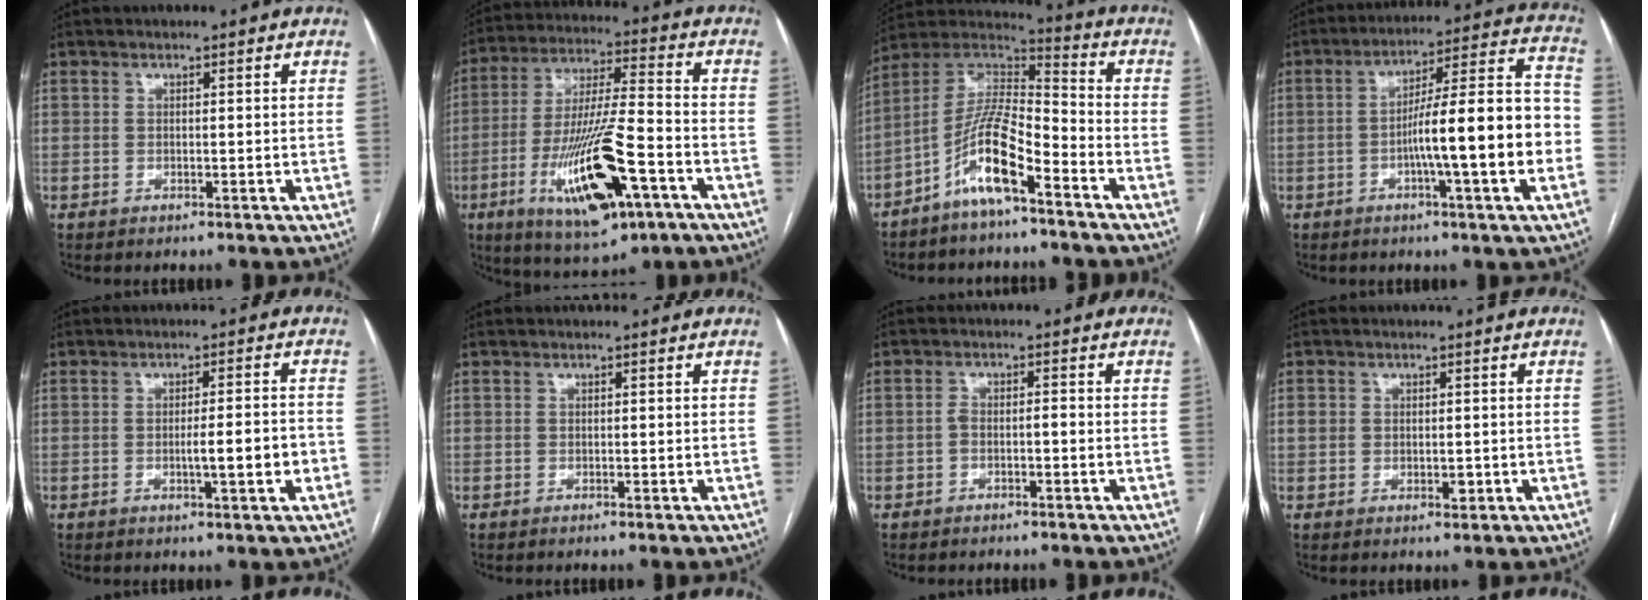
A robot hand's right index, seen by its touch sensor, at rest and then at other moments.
{"total": 18.3, "force": [-7.4, 3.6, 16.3], "torque": [-0.325, -0.021, -0.119]}
{"total": 12.6, "force": [-7.0, 2.6, 10.2], "torque": [-0.200, 0.008, -0.133]}
{"total": 15.9, "force": [-3.6, 0.5, 15.5], "torque": [-0.230, 0.022, -0.057]}
{"total": 5.2, "force": [-1.4, 0.3, 4.9], "torque": [-0.075, 0.001, -0.016]}
{"total": 0.0}
{"total": 2.0, "force": [-0.9, 0.7, 1.6], "torque": [-0.028, 0.014, -0.014]}
{"total": 2.8, "force": [-0.2, 2.3, 1.7], "torque": [-0.023, 0.006, 0.003]}